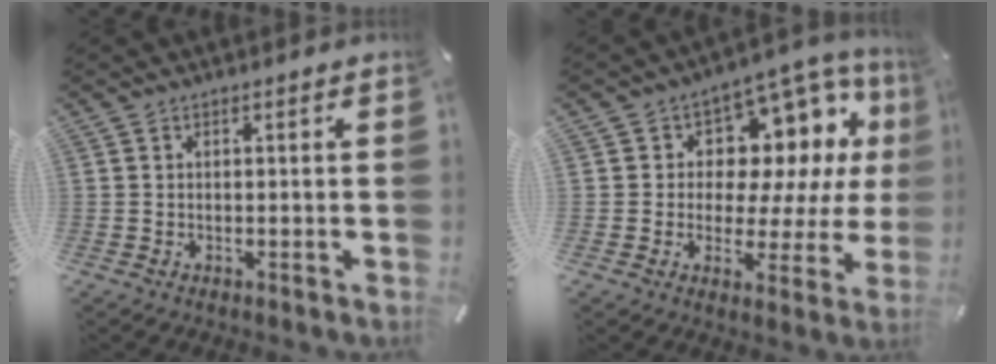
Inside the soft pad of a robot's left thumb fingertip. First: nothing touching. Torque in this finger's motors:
{"motor_torque": [0.21, 0.58, 0.68, 0.32, 0.07]}